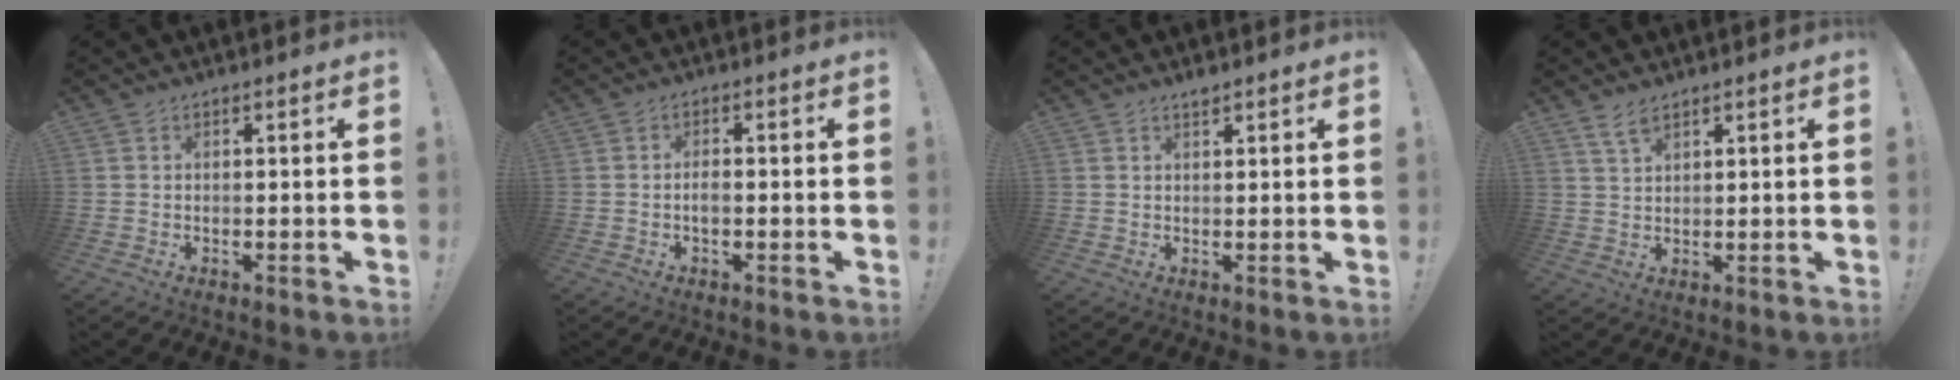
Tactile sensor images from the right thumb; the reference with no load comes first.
{"total": 2.1, "force": [-0.8, 0.9, 1.7], "torque": [-0.032, 0.004, -0.015]}
{"total": 1.2, "force": [1.1, 0.0, 0.4], "torque": [0.006, -0.008, 0.017]}
{"total": 3.7, "force": [2.9, 1.4, 1.8], "torque": [-0.027, -0.015, 0.052]}